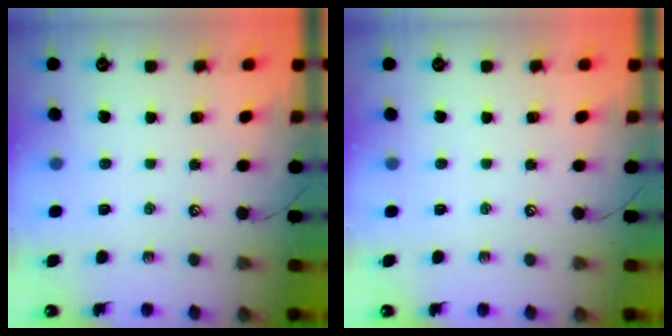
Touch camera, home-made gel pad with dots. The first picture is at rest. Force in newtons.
{"total": 0.0}